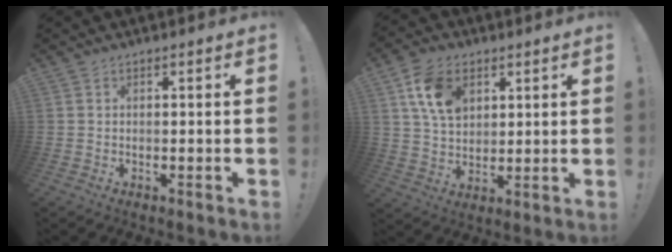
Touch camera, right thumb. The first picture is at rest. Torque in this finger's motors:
{"motor_torque": [0.53, 2.52, 1.06, 0.28, 0.08]}